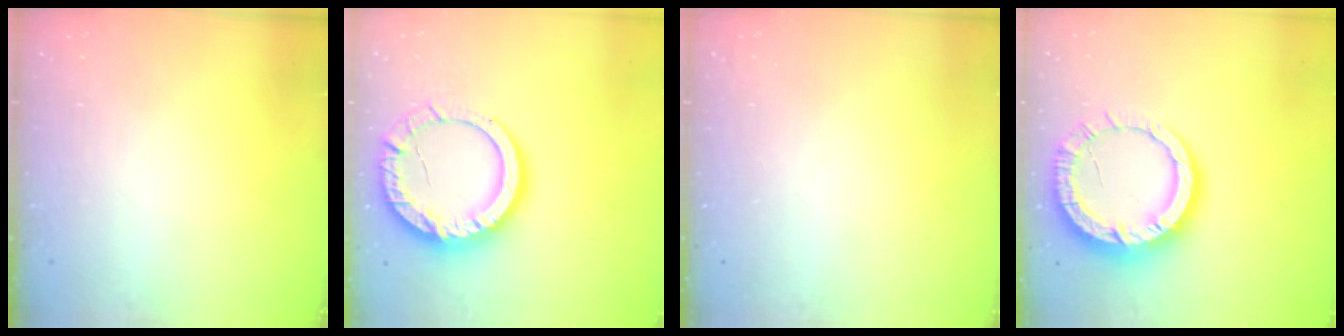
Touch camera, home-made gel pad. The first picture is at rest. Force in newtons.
{"total": 16.2, "press": 16.0, "slide": 2.1}
{"total": 0.0}
{"total": 14.6, "press": 14.5, "slide": 1.4}